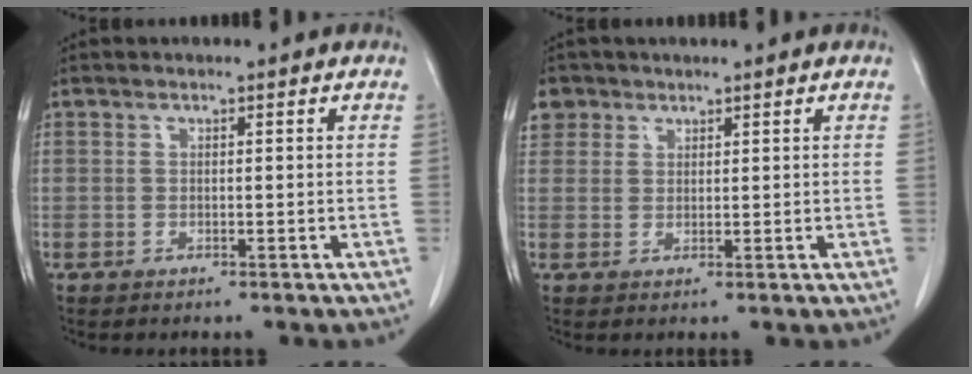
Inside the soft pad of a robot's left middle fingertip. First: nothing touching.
{"total": 4.0, "force": [2.4, 3.2, 0.4], "torque": [-0.002, 0.013, 0.046]}